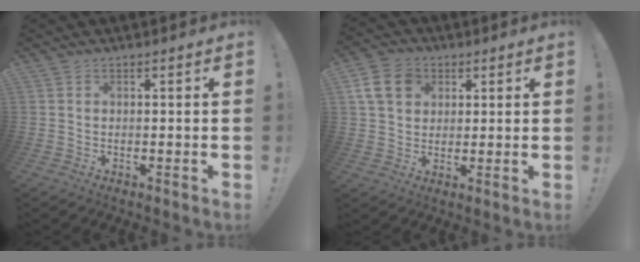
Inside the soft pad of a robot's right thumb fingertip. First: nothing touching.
{"total": 11.6, "force": [4.1, 9.0, 6.0], "torque": [-0.104, -0.007, 0.086]}